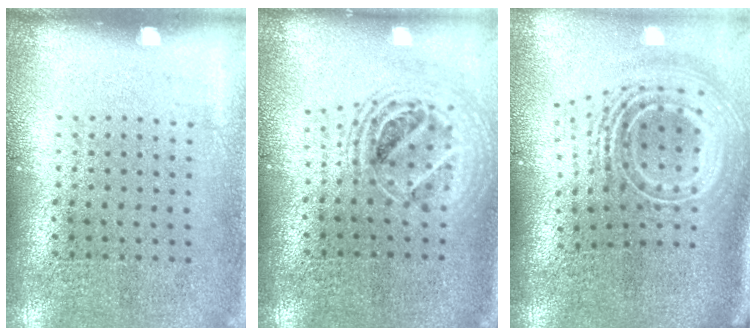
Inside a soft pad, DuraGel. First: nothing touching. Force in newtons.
{"total": 1.8, "press": 1.5, "slide": 1.0}
{"total": 2.8, "press": 1.9, "slide": 2.1}